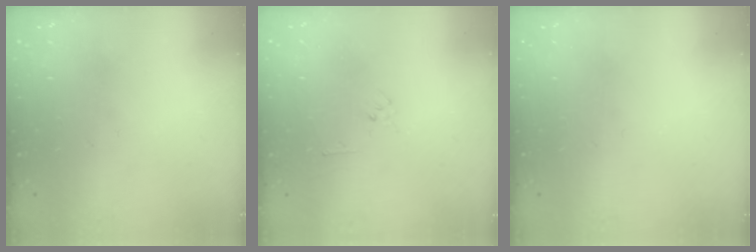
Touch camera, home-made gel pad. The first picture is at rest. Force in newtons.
{"total": 3.5, "press": 3.4, "slide": 0.8}
{"total": 0.0}